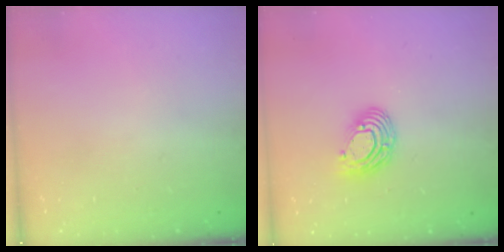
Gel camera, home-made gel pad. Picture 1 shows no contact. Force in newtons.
{"total": 9.9, "press": 9.8, "slide": 0.7}